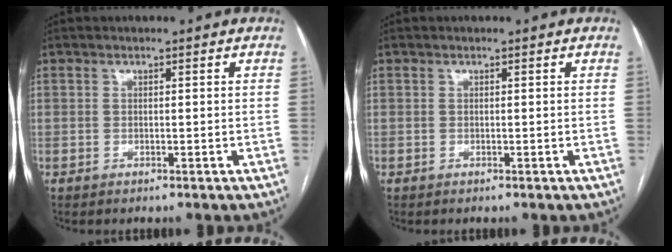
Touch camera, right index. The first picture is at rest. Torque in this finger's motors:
{"motor_torque": [0.00, 0.00, 0.00, 0.00]}